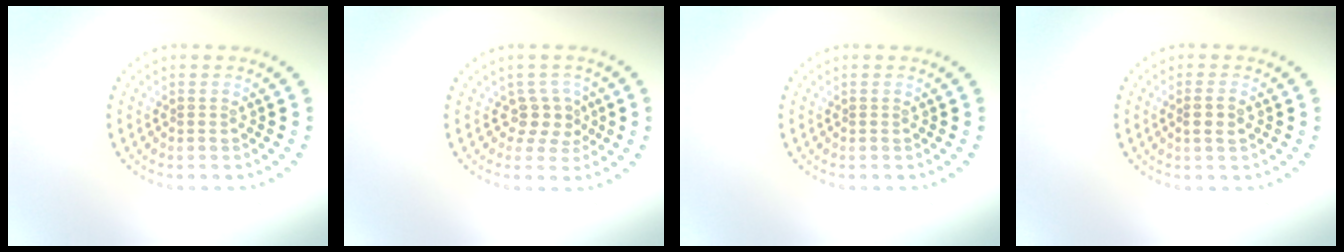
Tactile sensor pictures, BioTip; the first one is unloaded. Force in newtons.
{"total": 2.2, "press": 1.7, "slide": 1.4}
{"total": 0.0}
{"total": 1.5, "press": 1.4, "slide": 0.6}